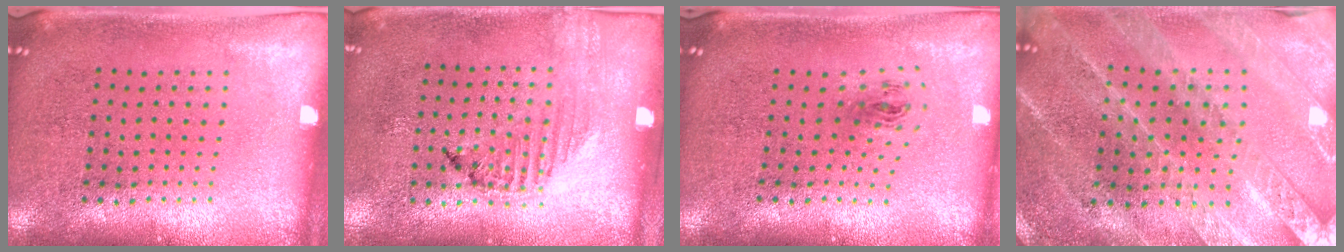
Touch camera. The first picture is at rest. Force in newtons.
{"total": 1.2, "press": 1.2, "slide": 0.4}
{"total": 1.0, "press": 0.4, "slide": 0.9}
{"total": 2.4, "press": 2.4, "slide": 0.2}